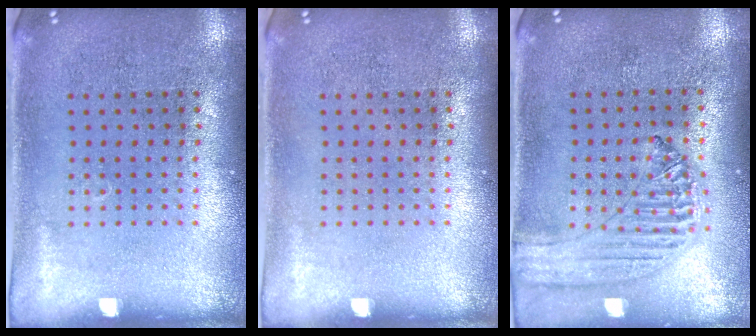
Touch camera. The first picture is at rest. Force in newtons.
{"total": 0.0}
{"total": 1.3, "press": 1.3, "slide": 0.2}